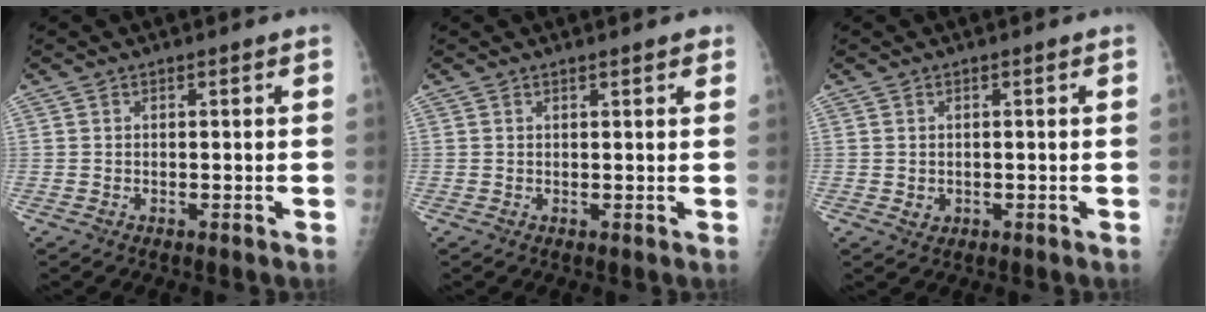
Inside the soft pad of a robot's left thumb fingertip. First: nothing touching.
{"total": 1.8, "force": [1.4, 0.6, 1.1], "torque": [-0.008, -0.002, 0.015]}
{"total": 1.4, "force": [-0.1, 1.3, 0.6], "torque": [-0.007, 0.000, 0.004]}